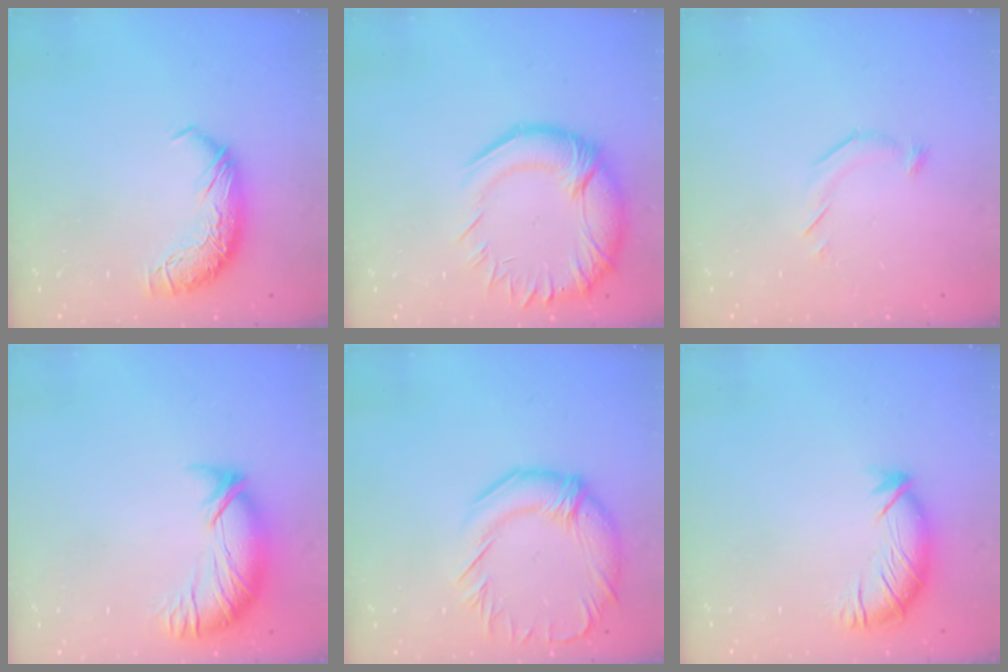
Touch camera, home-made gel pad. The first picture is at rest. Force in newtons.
{"total": 7.5, "press": 6.3, "slide": 4.0}
{"total": 6.8, "press": 6.7, "slide": 0.4}
{"total": 3.5, "press": 2.5, "slide": 2.4}
{"total": 4.0, "press": 3.7, "slide": 1.5}
{"total": 2.9, "press": 1.9, "slide": 2.2}